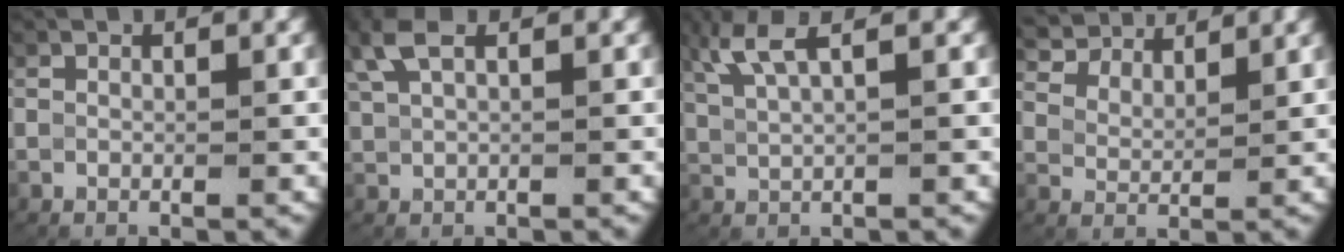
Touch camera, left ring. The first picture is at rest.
{"total": 2.8, "force": [1.8, 0.9, 2.0], "torque": [-0.055, 0.010, 0.035]}
{"total": 3.8, "force": [2.1, 1.2, 3.0], "torque": [-0.058, 0.012, 0.040]}
{"total": 5.5, "force": [5.0, 1.7, 1.7], "torque": [-0.041, 0.007, 0.085]}